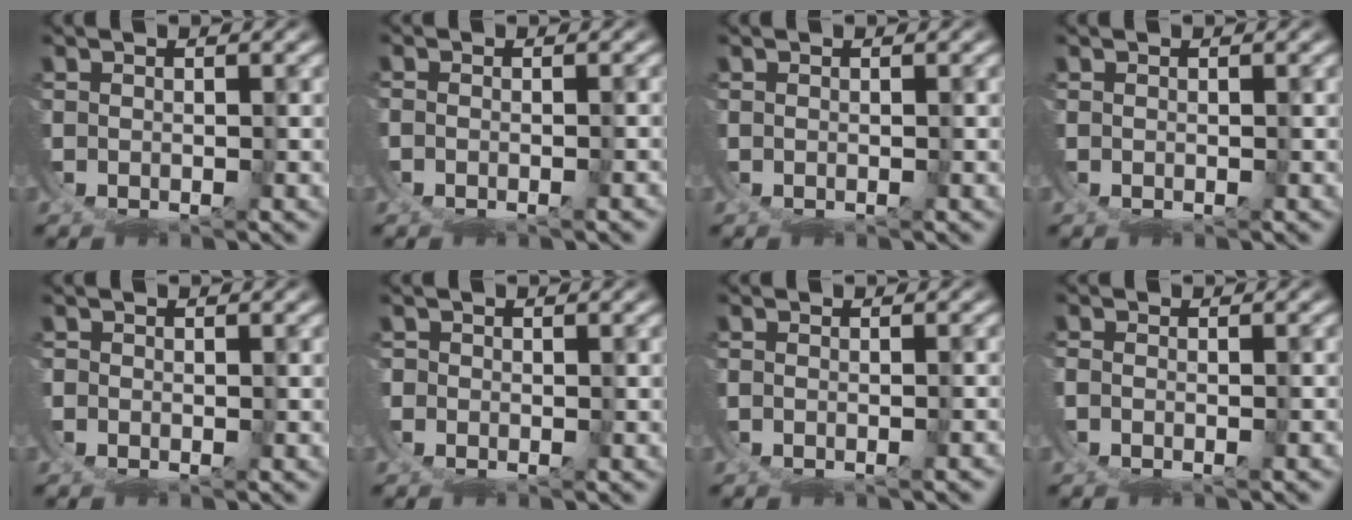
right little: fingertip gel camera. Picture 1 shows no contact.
{"total": 1.2, "force": [-1.1, 0.4, 0.4], "torque": [-0.010, -0.005, -0.016]}
{"total": 0.0}
{"total": 0.0}
{"total": 1.0, "force": [-0.6, 0.7, 0.0], "torque": [-0.006, -0.008, -0.009]}
{"total": 1.2, "force": [-0.5, 1.1, -0.2], "torque": [-0.005, -0.008, -0.007]}
{"total": 1.0, "force": [-1.0, 0.1, 0.3], "torque": [-0.006, -0.003, -0.014]}
{"total": 1.6, "force": [-1.3, 0.8, 0.6], "torque": [-0.016, -0.008, -0.018]}